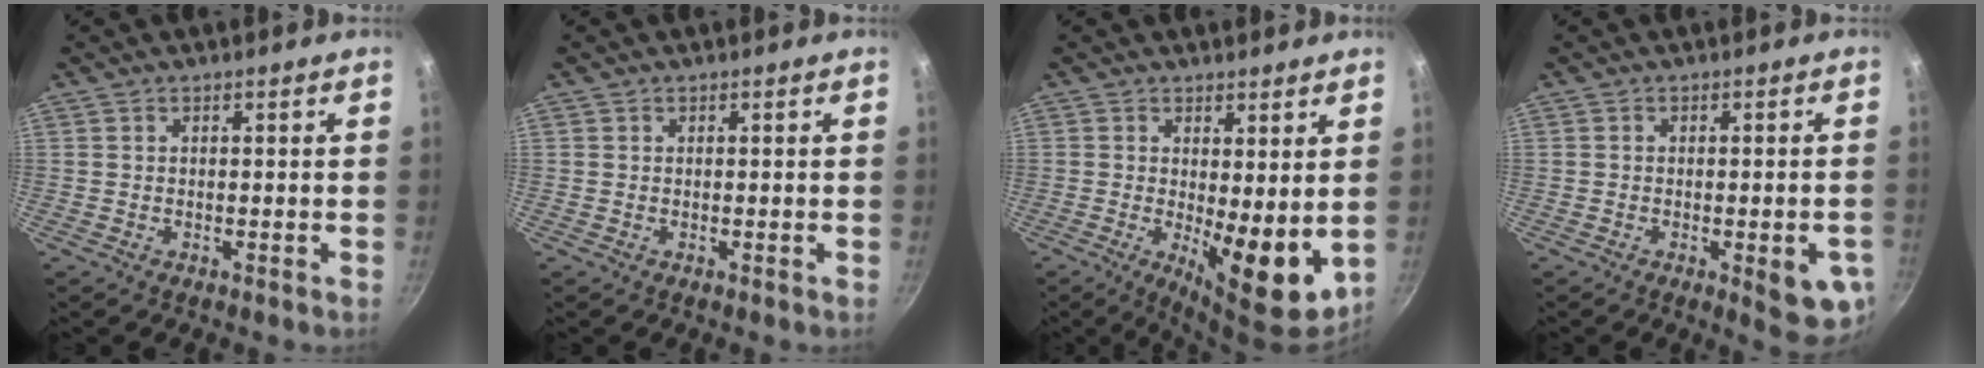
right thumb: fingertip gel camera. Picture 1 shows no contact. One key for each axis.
{"total": 0.0}
{"total": 10.2, "fx": 0.0, "fy": 3.5, "fz": 9.5, "tx": -0.118, "ty": -0.023, "tz": 0.011}
{"total": 8.3, "fx": -2.6, "fy": 2.5, "fz": 7.5, "tx": -0.068, "ty": 0.004, "tz": -0.027}